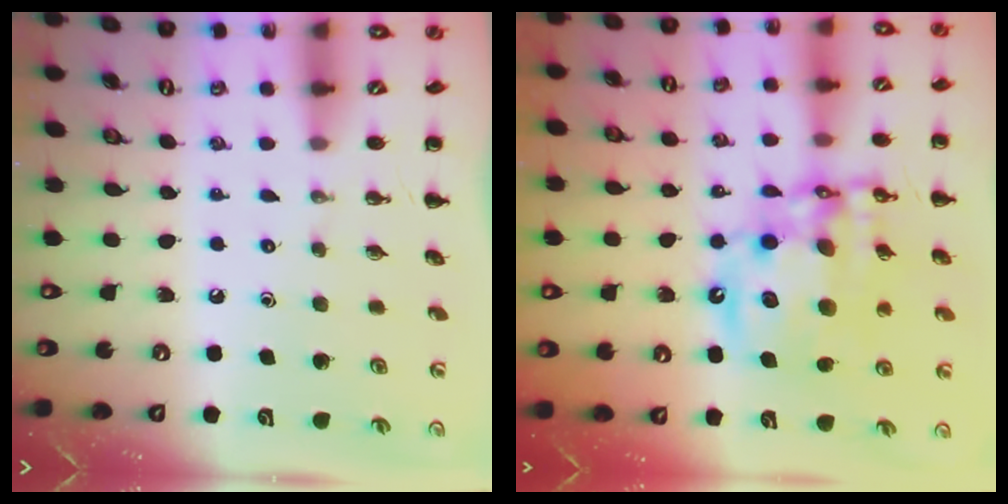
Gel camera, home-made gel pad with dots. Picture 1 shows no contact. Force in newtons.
{"total": 18.3, "press": 17.7, "slide": 4.8}